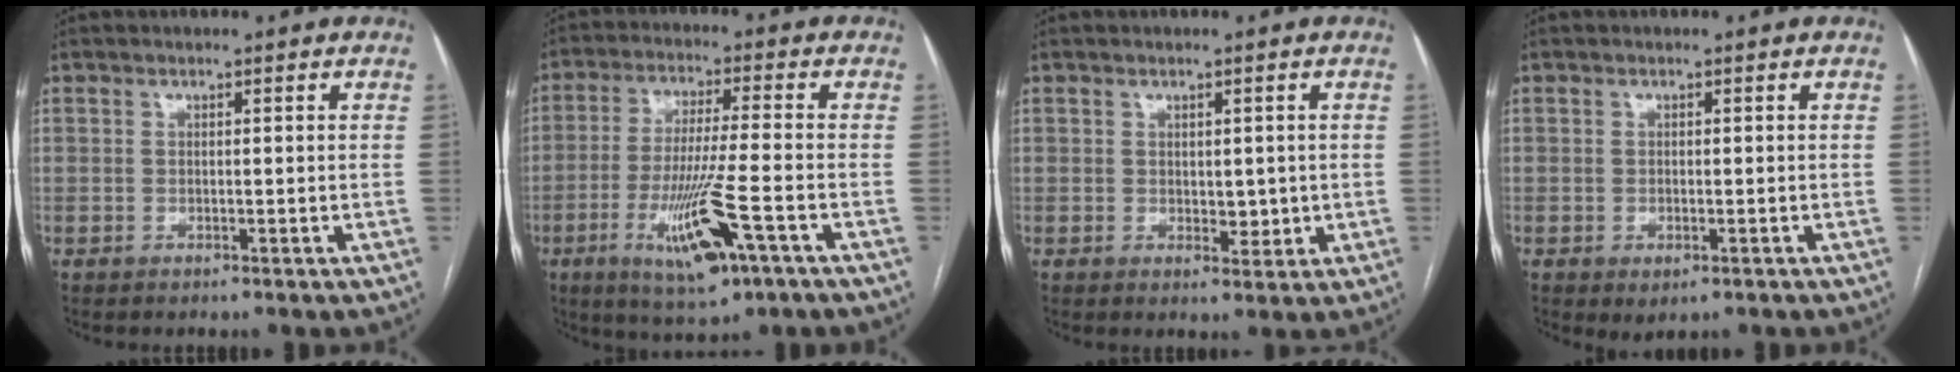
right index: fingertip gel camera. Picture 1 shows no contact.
{"total": 12.5, "force": [-5.2, 1.1, 11.3], "torque": [-0.220, -0.026, -0.086]}
{"total": 3.0, "force": [0.1, 1.8, 2.3], "torque": [-0.027, -0.004, 0.008]}
{"total": 2.0, "force": [-0.8, 1.0, 1.5], "torque": [-0.021, -0.003, -0.002]}